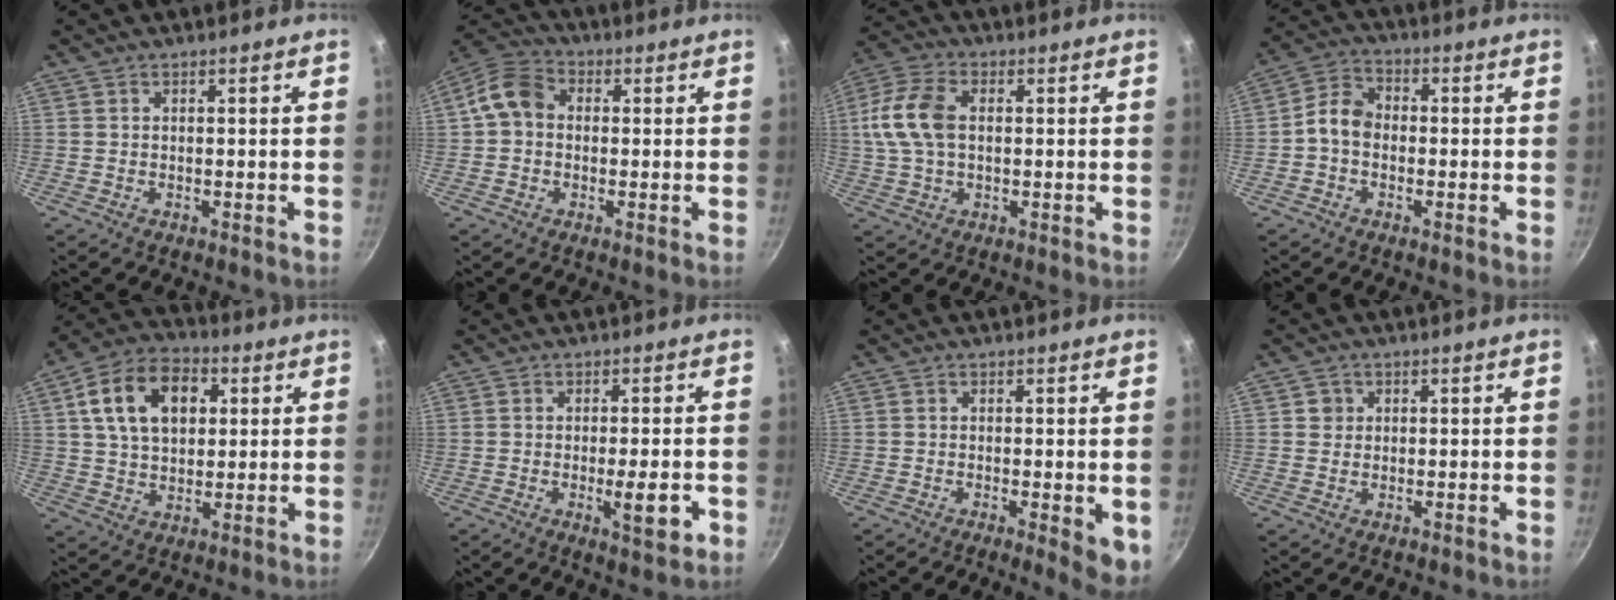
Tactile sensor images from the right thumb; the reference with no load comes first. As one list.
[{"total": 7.8, "force": [0.3, 6.3, 4.6], "torque": [-0.068, 0.022, -0.015]}, {"total": 10.9, "force": [1.2, 6.8, 8.4], "torque": [-0.173, 0.019, 0.013]}, {"total": 6.0, "force": [-1.1, 4.6, 3.8], "torque": [-0.054, 0.026, -0.036]}, {"total": 15.1, "force": [4.2, 10.2, 10.3], "torque": [-0.152, 0.009, 0.061]}, {"total": 6.2, "force": [-1.7, 1.5, 5.7], "torque": [-0.073, 0.001, -0.023]}, {"total": 5.2, "force": [-1.0, 1.7, 4.8], "torque": [-0.053, -0.008, -0.011]}, {"total": 2.2, "force": [0.4, 2.1, 0.4], "torque": [0.005, 0.004, 0.003]}]